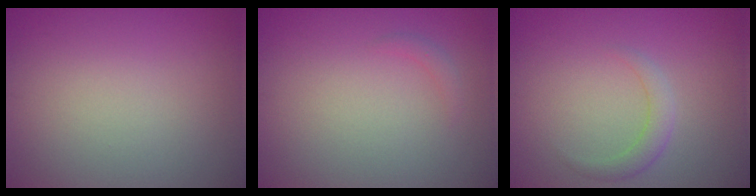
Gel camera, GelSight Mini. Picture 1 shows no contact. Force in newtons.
{"total": 0.8, "press": 0.8, "slide": 0.1}
{"total": 1.7, "press": 1.7, "slide": 0.0}